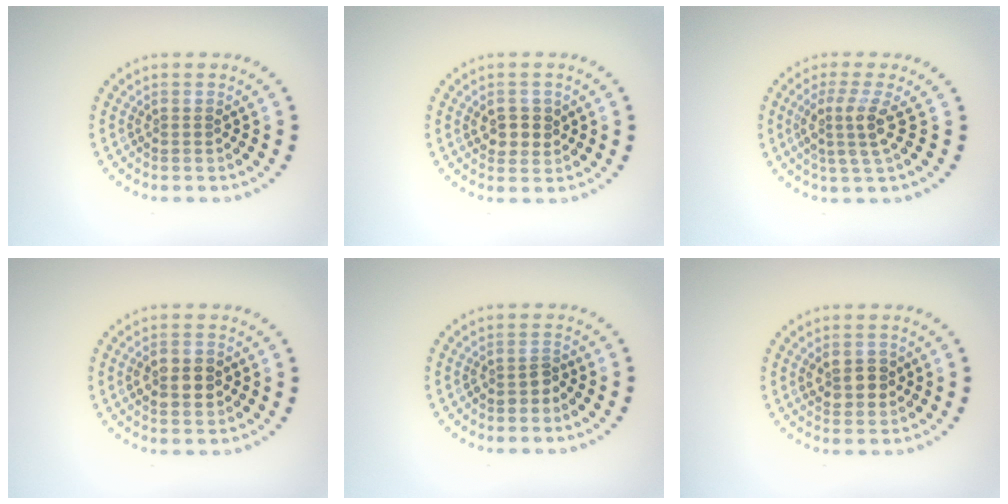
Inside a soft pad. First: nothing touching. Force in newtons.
{"total": 2.4, "press": 2.3, "slide": 0.6}
{"total": 3.0, "press": 2.3, "slide": 2.0}
{"total": 2.8, "press": 2.8, "slide": 0.1}
{"total": 1.1, "press": 1.0, "slide": 0.4}
{"total": 2.5, "press": 2.5, "slide": 0.4}